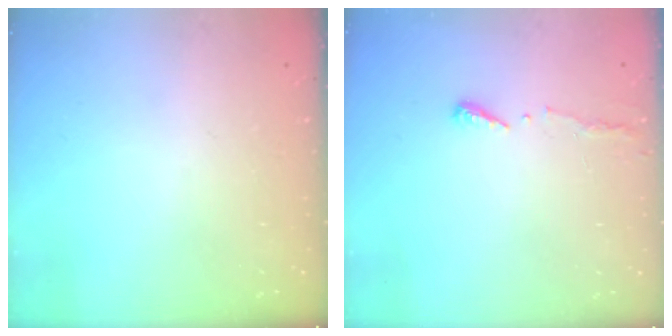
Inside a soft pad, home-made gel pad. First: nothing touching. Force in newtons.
{"total": 3.5, "press": 3.4, "slide": 0.3}